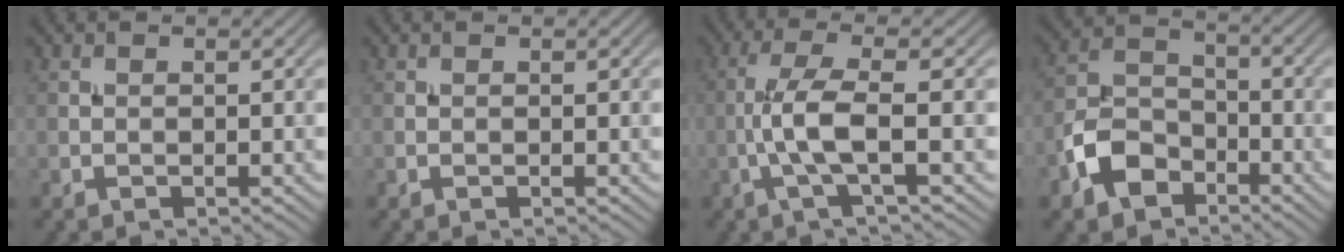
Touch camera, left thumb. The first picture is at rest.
{"total": 0.0}
{"total": 5.7, "force": [-1.2, 1.0, 5.5], "torque": [-0.114, 0.016, -0.035]}
{"total": 7.4, "force": [-4.2, 4.8, 3.8], "torque": [-0.088, 0.002, -0.099]}